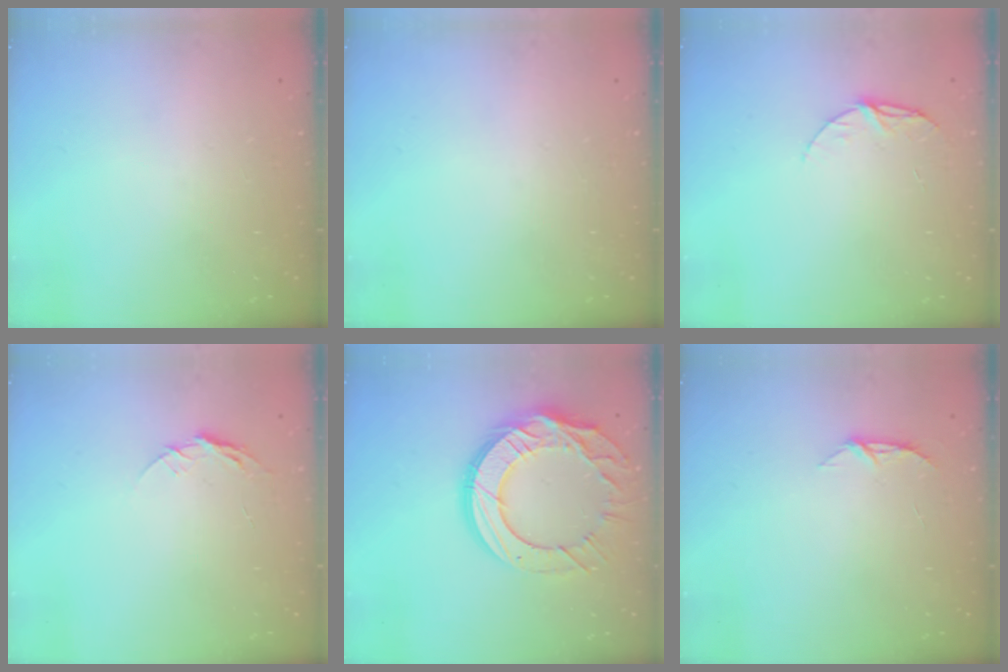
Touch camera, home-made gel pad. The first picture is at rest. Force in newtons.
{"total": 0.0}
{"total": 7.6, "press": 7.6, "slide": 0.6}
{"total": 6.5, "press": 6.5, "slide": 0.6}
{"total": 20.4, "press": 20.3, "slide": 2.0}
{"total": 4.6, "press": 4.5, "slide": 0.5}